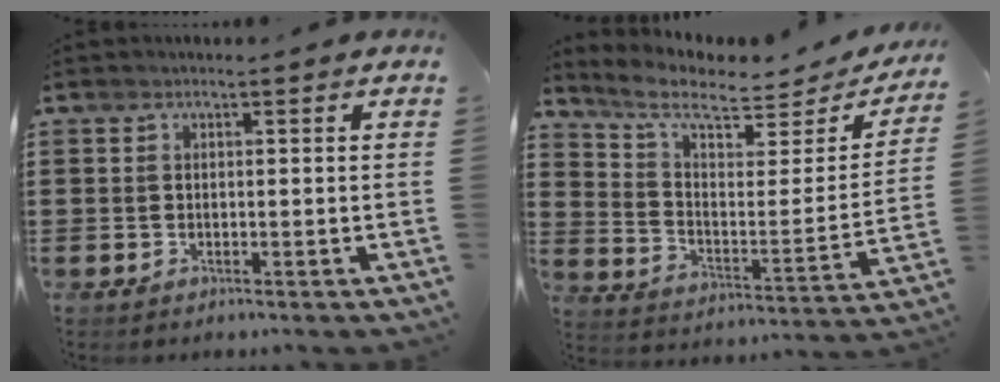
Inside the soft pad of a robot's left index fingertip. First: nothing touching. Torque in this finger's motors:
{"motor_torque": [2.14, 0.00, 0.15, 0.07]}